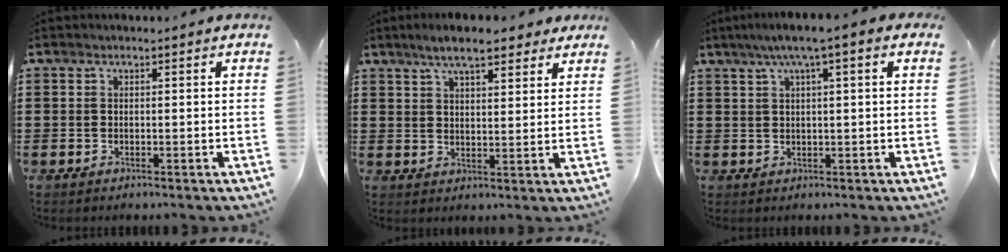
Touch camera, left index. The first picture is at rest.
{"total": 7.1, "force": [5.5, 2.0, 4.0], "torque": [-0.083, -0.002, 0.099]}
{"total": 3.7, "force": [1.3, 0.0, 3.5], "torque": [-0.069, 0.001, 0.018]}